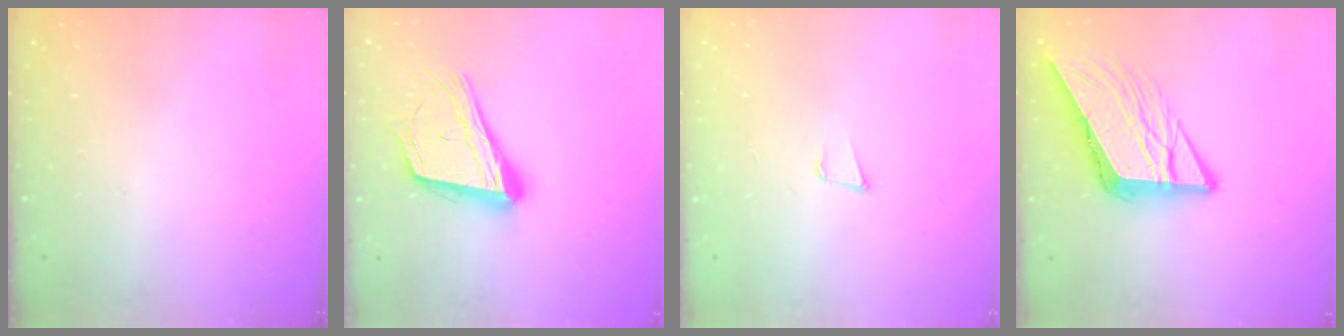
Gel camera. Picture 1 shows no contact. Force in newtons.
{"total": 19.0, "press": 18.8, "slide": 3.0}
{"total": 3.2, "press": 1.9, "slide": 2.6}
{"total": 11.2, "press": 11.2, "slide": 1.1}